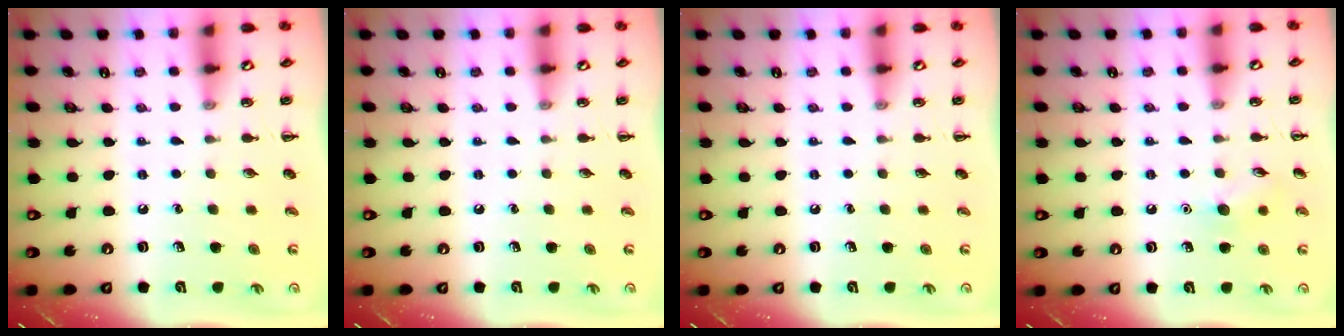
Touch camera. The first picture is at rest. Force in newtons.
{"total": 0.0}
{"total": 0.0}
{"total": 7.0, "press": 6.8, "slide": 1.6}